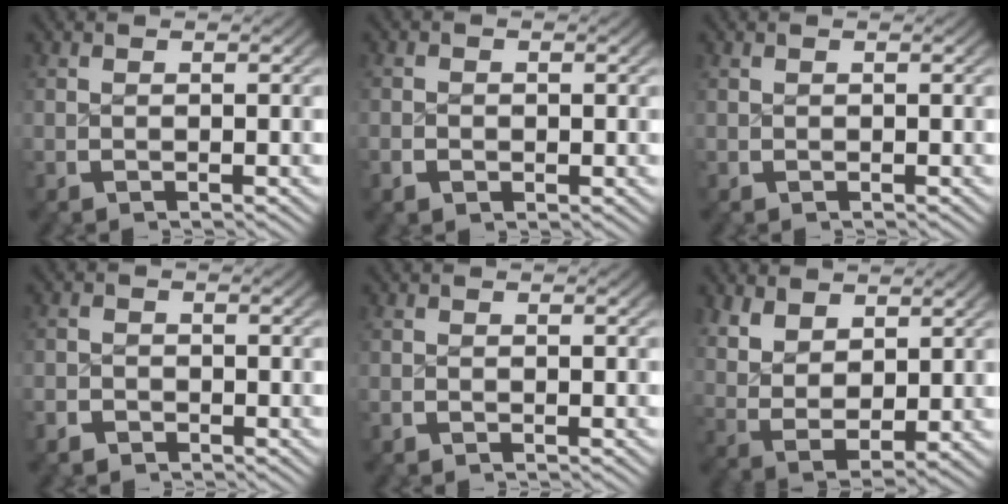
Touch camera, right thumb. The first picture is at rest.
{"total": 1.2, "force": [-0.4, 1.0, 0.5], "torque": [-0.012, -0.003, -0.008]}
{"total": 0.0}
{"total": 2.0, "force": [-1.4, 1.3, 0.1], "torque": [0.001, -0.005, -0.029]}
{"total": 0.6, "force": [-0.6, 0.3, 0.1], "torque": [-0.002, -0.002, -0.012]}
{"total": 7.5, "force": [0.6, 5.4, 5.2], "torque": [-0.125, -0.042, 0.036]}